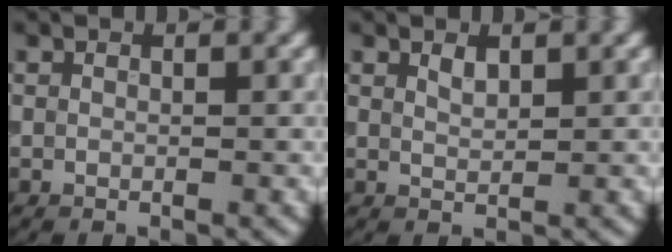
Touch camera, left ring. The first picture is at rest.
{"total": 1.1, "force": [0.8, 0.4, 0.6], "torque": [-0.014, -0.001, 0.016]}